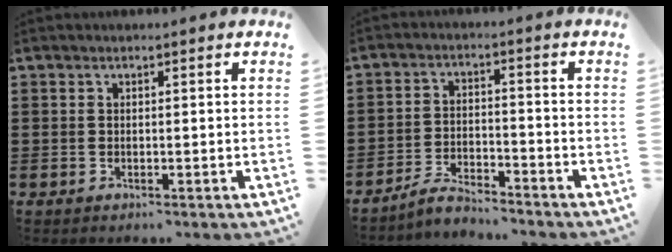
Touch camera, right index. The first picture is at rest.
{"total": 4.0, "force": [-3.9, 0.5, 0.9], "torque": [-0.025, 0.009, -0.080]}